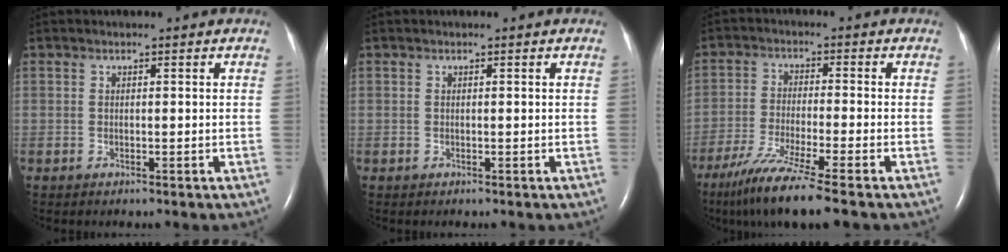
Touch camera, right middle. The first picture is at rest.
{"total": 0.0}
{"total": 10.3, "force": [-7.4, -0.7, 7.2], "torque": [-0.133, -0.037, -0.127]}